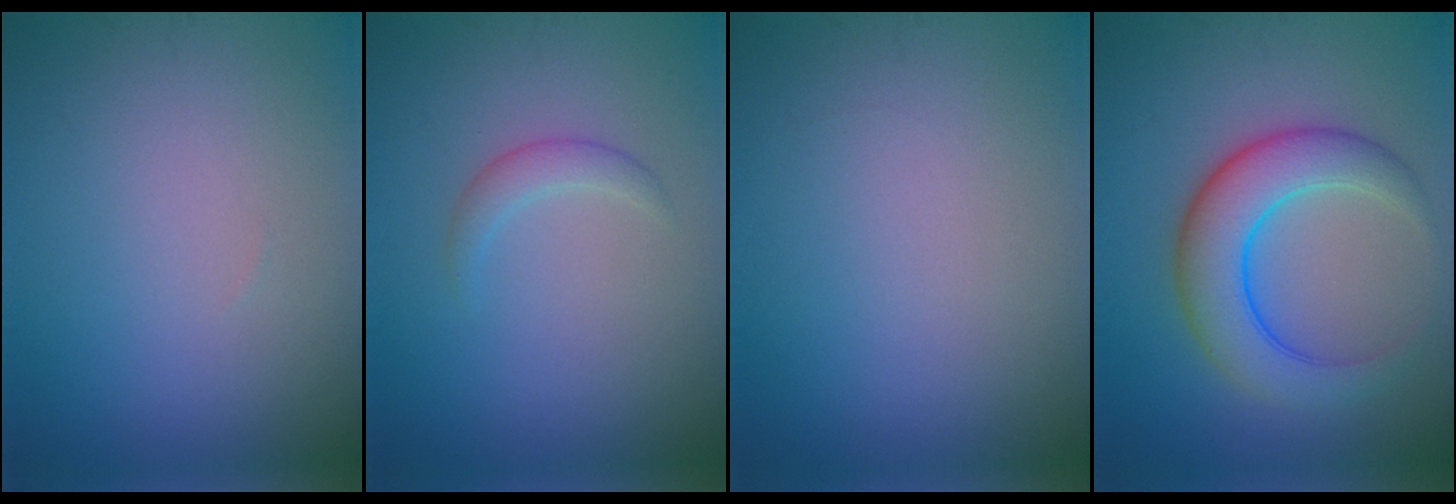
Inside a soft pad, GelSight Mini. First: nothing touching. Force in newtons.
{"total": 1.4, "press": 1.4, "slide": 0.1}
{"total": 0.0}
{"total": 6.2, "press": 6.2, "slide": 0.2}